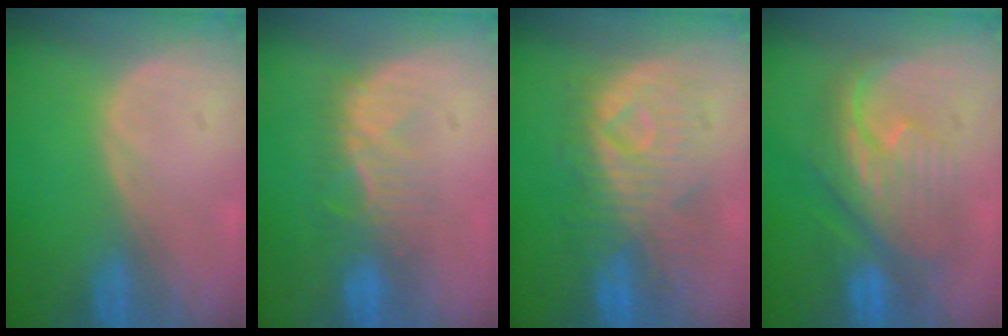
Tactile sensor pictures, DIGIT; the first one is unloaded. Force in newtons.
{"total": 5.2, "press": 5.0, "slide": 1.3}
{"total": 9.4, "press": 9.0, "slide": 2.4}
{"total": 8.3, "press": 8.3, "slide": 0.2}